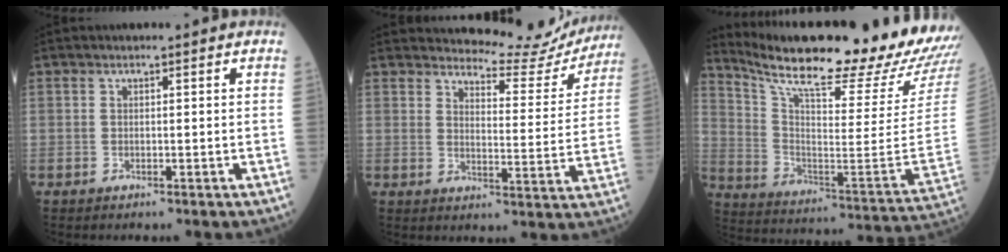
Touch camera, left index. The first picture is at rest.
{"total": 13.6, "force": [13.4, 2.1, 1.3], "torque": [-0.007, -0.053, 0.150]}
{"total": 29.7, "force": [26.3, 1.4, 13.6], "torque": [-0.237, -0.097, 0.369]}